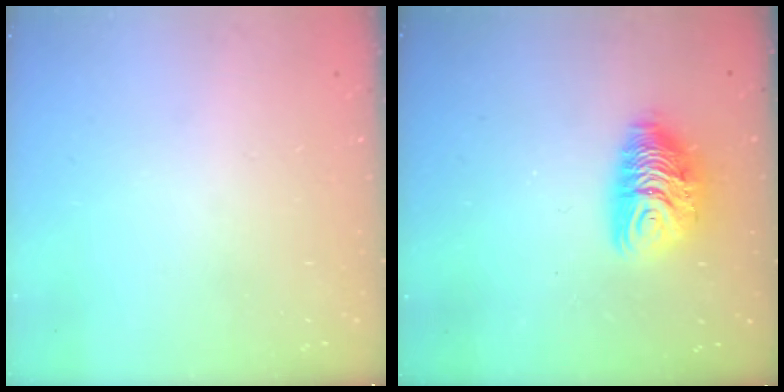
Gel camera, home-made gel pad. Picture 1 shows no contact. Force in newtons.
{"total": 10.0, "press": 10.0, "slide": 0.7}